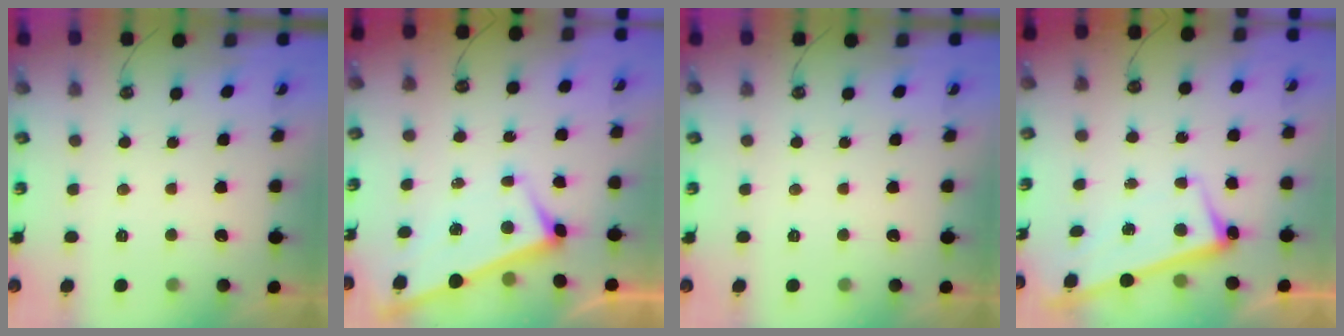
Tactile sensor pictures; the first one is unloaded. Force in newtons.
{"total": 3.2, "press": 3.2, "slide": 0.0}
{"total": 0.0}
{"total": 2.5, "press": 2.5, "slide": 0.5}